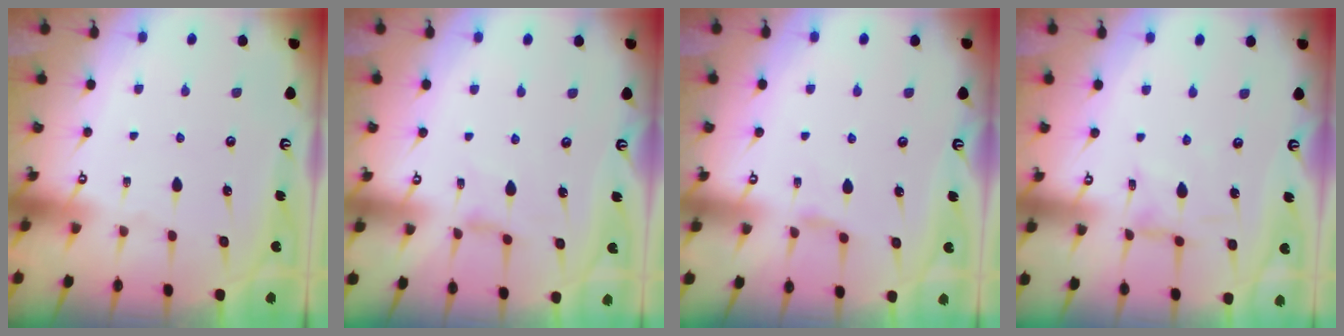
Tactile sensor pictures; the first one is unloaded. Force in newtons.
{"total": 2.9, "press": 2.9, "slide": 0.4}
{"total": 2.6, "press": 2.6, "slide": 0.6}
{"total": 1.7, "press": 1.7, "slide": 0.2}